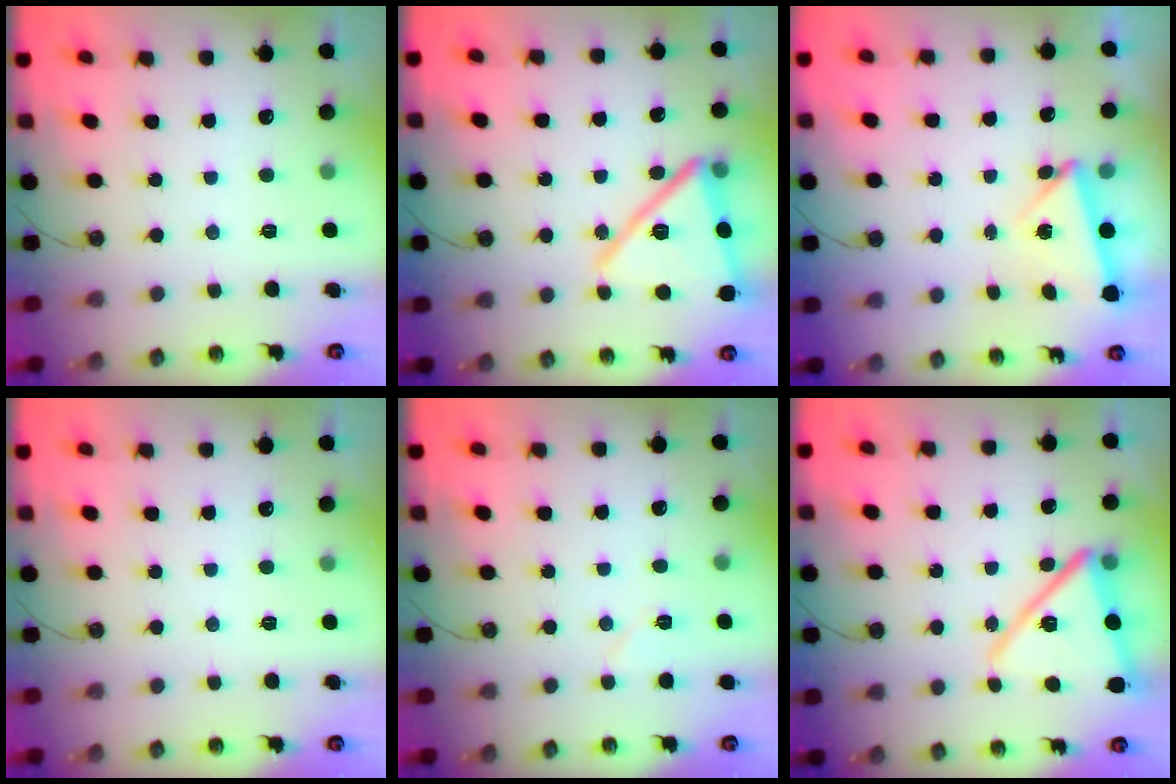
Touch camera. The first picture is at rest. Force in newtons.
{"total": 18.5, "press": 17.3, "slide": 6.7}
{"total": 5.4, "press": 5.4, "slide": 0.7}
{"total": 0.0}
{"total": 4.8, "press": 4.8, "slide": 0.6}
{"total": 16.6, "press": 16.6, "slide": 1.3}